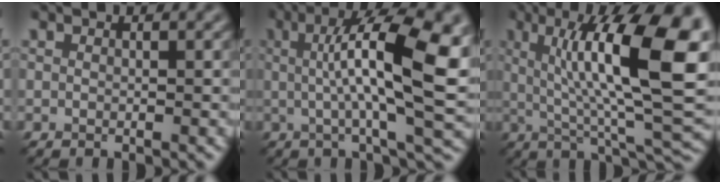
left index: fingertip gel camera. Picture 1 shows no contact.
{"total": 12.6, "force": [2.0, 3.2, 12.0], "torque": [-0.171, 0.008, 0.032]}
{"total": 14.4, "force": [3.3, 3.4, 13.6], "torque": [-0.188, 0.013, 0.047]}